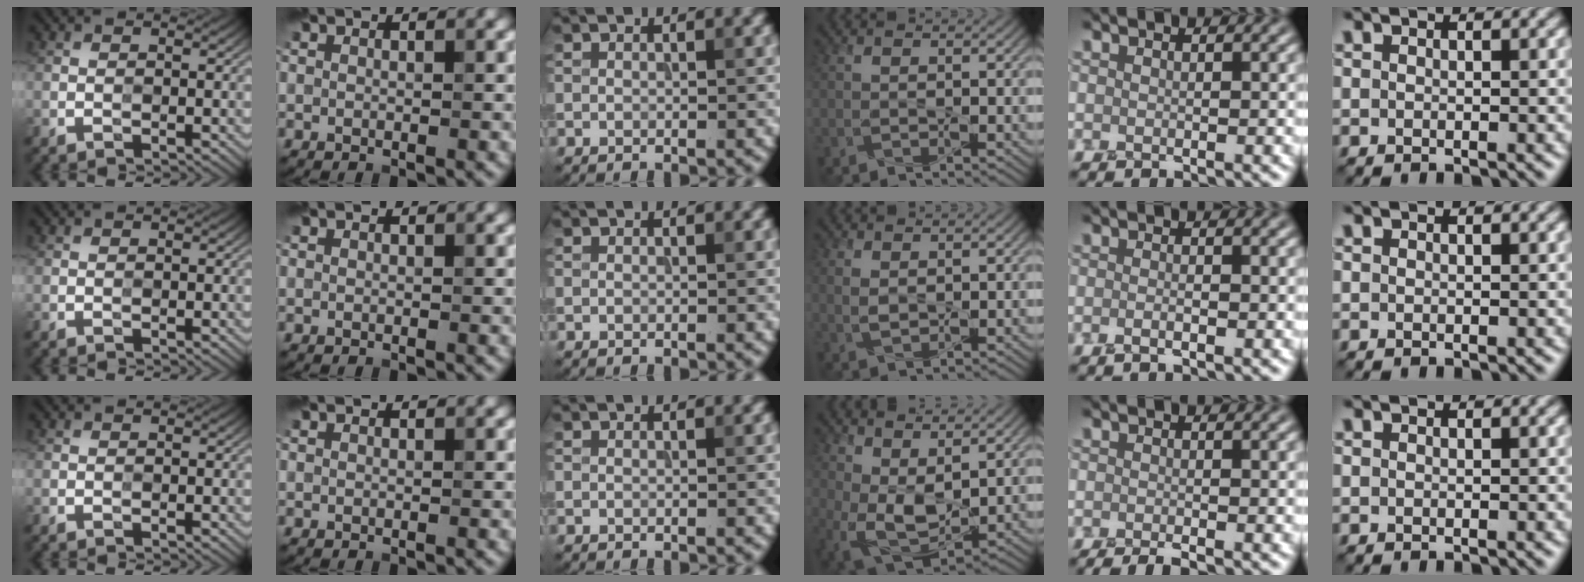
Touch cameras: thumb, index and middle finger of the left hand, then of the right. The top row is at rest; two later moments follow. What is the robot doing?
{"motion": "squeeze", "object": "foam earplug"}